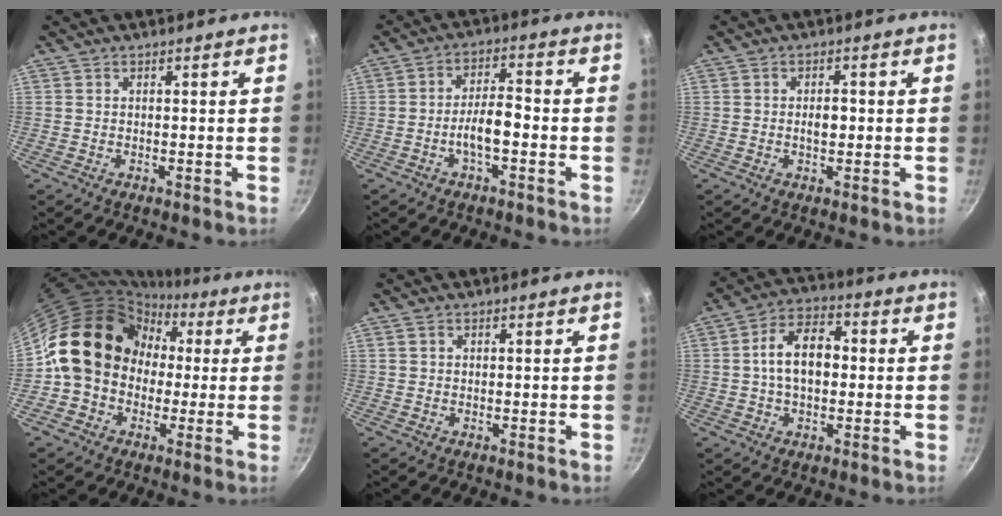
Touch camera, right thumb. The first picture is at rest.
{"total": 6.3, "force": [-2.2, 2.3, 5.4], "torque": [-0.088, 0.032, -0.043]}
{"total": 2.9, "force": [-0.2, 1.6, 2.3], "torque": [-0.025, 0.006, -0.004]}
{"total": 16.5, "force": [0.4, 14.2, 8.6], "torque": [-0.105, 0.052, -0.006]}
{"total": 0.8, "force": [0.4, 0.6, 0.3], "torque": [-0.005, 0.002, 0.005]}
{"total": 10.7, "force": [0.4, 6.7, 8.3], "torque": [-0.117, 0.028, -0.004]}